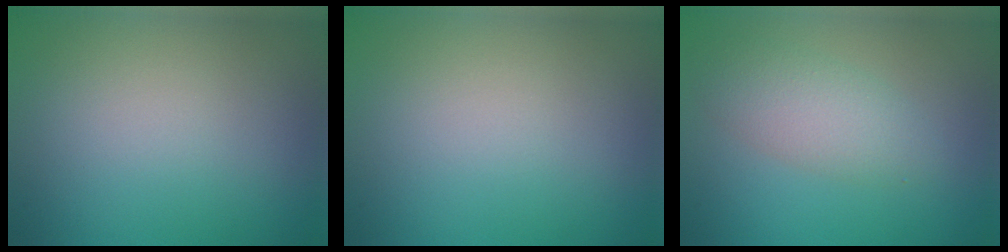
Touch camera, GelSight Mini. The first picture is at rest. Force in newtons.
{"total": 0.0}
{"total": 3.3, "press": 3.3, "slide": 0.2}